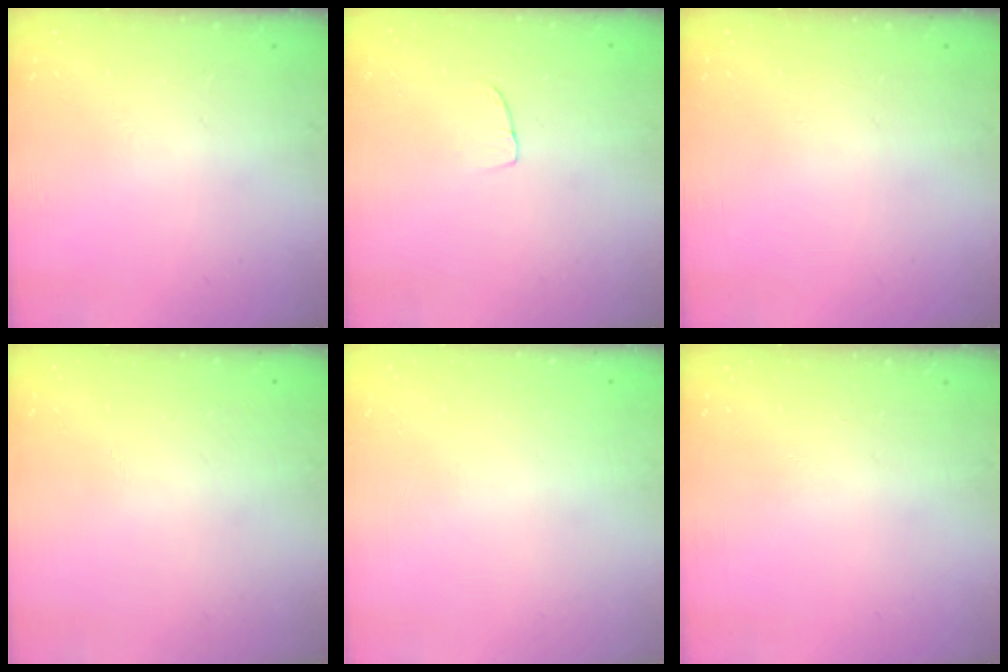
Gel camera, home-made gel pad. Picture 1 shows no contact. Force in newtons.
{"total": 3.2, "press": 3.2, "slide": 0.2}
{"total": 0.0}
{"total": 0.0}
{"total": 0.0}
{"total": 0.0}